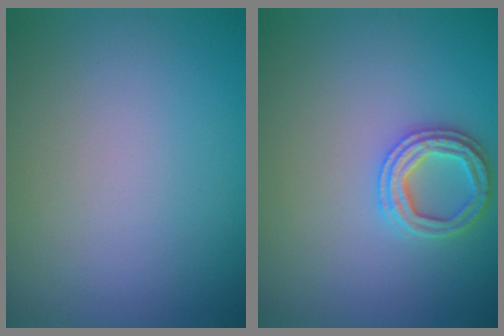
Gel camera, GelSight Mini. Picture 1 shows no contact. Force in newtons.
{"total": 2.7, "press": 2.7, "slide": 0.5}